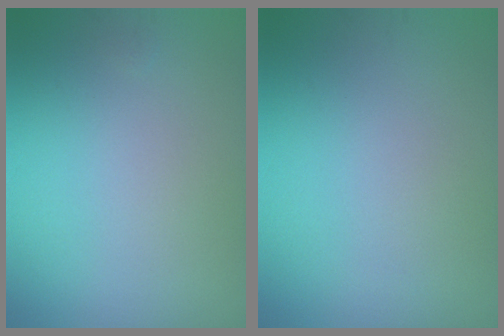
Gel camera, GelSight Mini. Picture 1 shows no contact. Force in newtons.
{"total": 0.0}